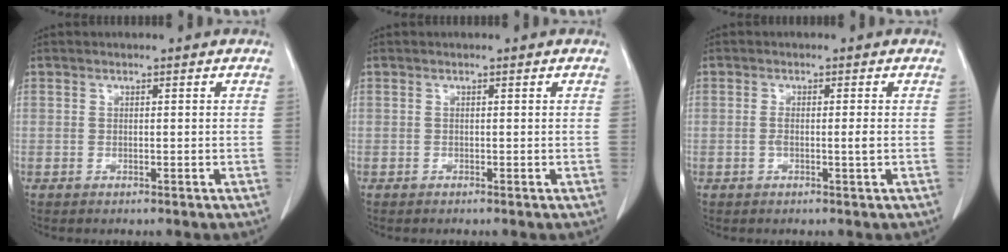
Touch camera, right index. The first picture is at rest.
{"total": 0.0}
{"total": 2.0, "force": [-0.3, 0.0, 1.9], "torque": [-0.034, 0.002, -0.005]}